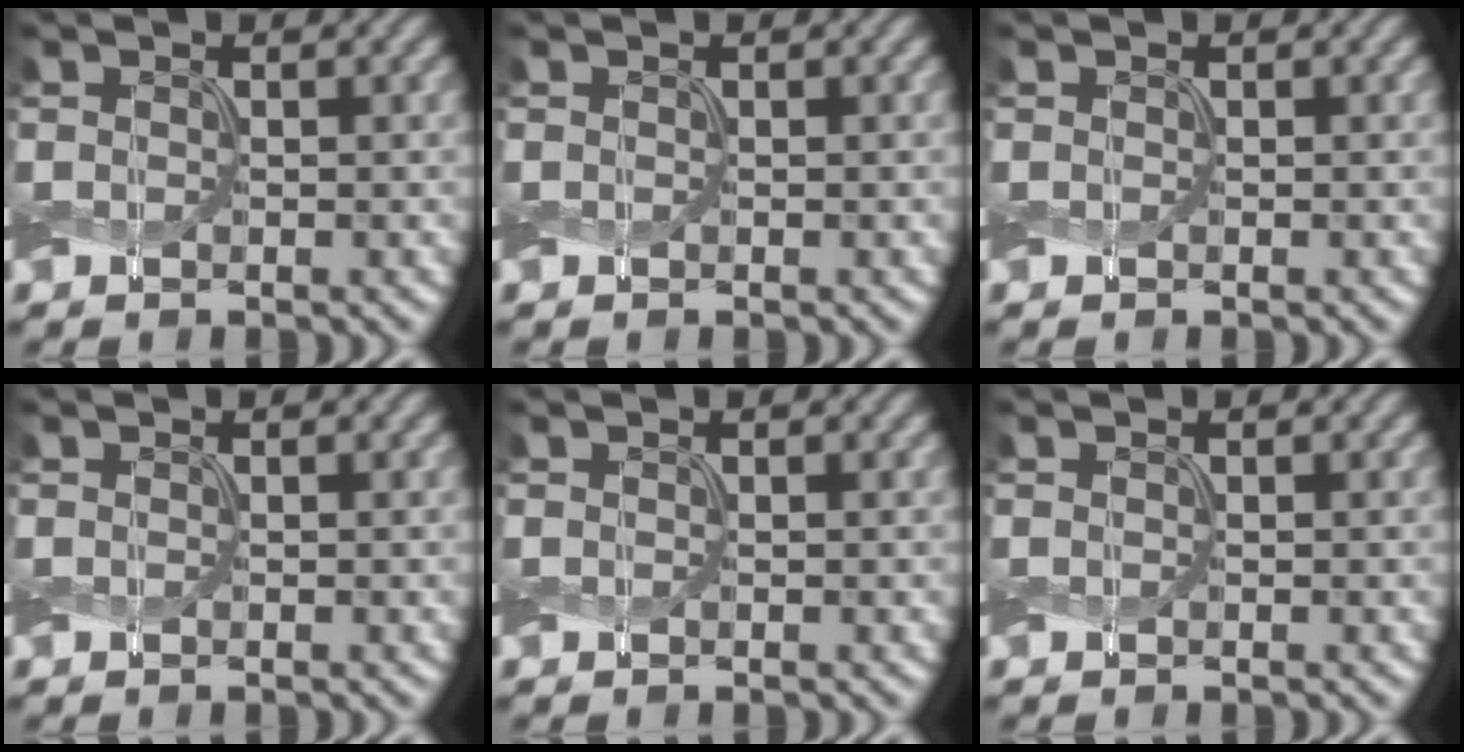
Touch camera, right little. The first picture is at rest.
{"total": 0.0}
{"total": 0.0}
{"total": 0.0}
{"total": 0.0}
{"total": 0.0}